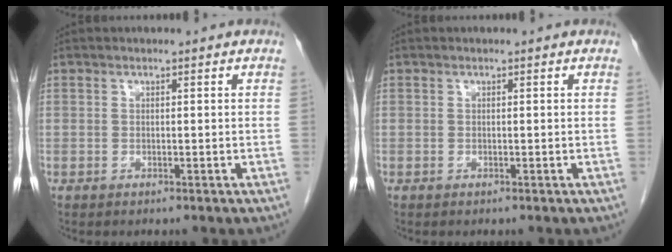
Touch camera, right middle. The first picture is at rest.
{"total": 0.0}